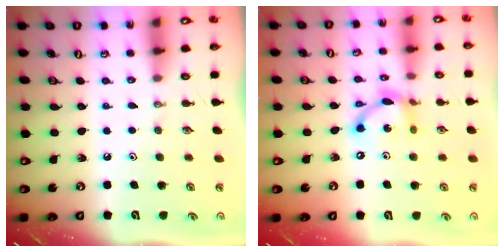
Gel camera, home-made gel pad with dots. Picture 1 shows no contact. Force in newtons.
{"total": 12.2, "press": 12.2, "slide": 0.6}